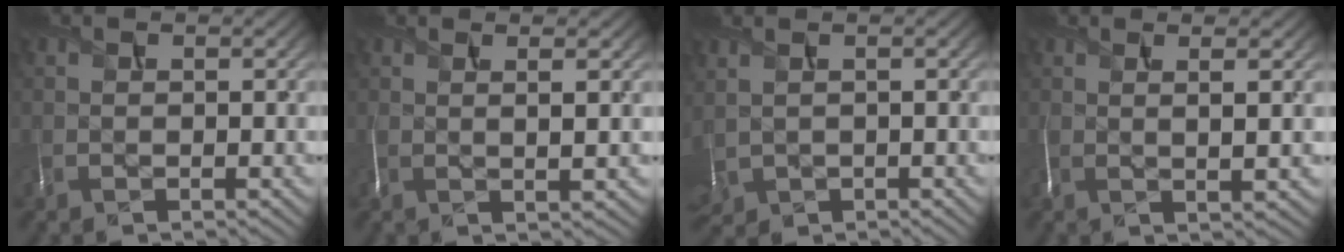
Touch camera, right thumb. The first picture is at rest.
{"total": 2.7, "force": [1.0, 0.3, 2.5], "torque": [-0.042, 0.007, 0.014]}
{"total": 2.8, "force": [0.6, 1.9, 2.0], "torque": [-0.063, -0.001, 0.024]}
{"total": 3.0, "force": [1.0, 0.3, 2.9], "torque": [-0.049, 0.006, 0.016]}